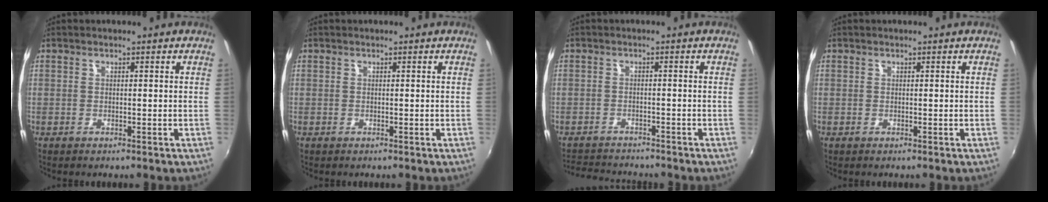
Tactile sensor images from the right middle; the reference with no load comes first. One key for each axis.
{"total": 0.0}
{"total": 6.9, "fx": -6.5, "fy": 1.7, "fz": 1.4, "tx": -0.051, "ty": -0.003, "tz": -0.105}
{"total": 0.0}